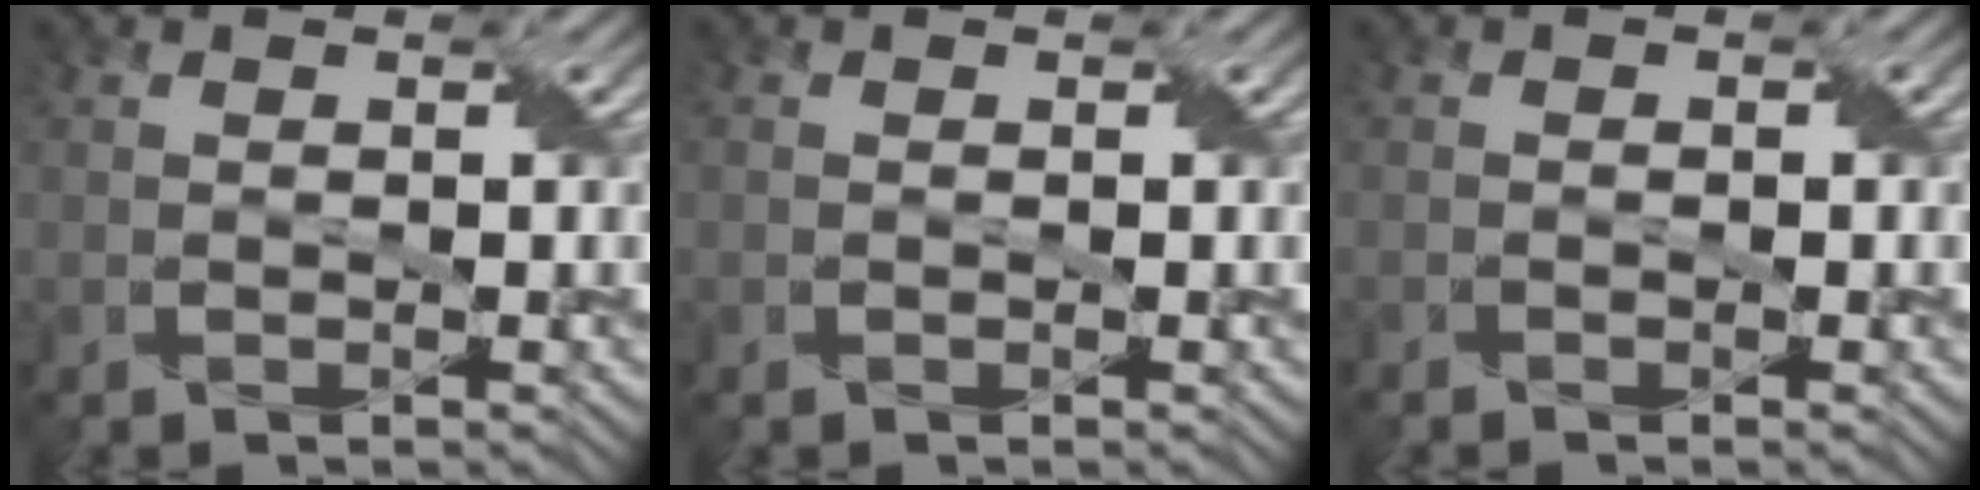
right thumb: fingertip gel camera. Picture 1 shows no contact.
{"total": 0.5, "force": [-0.1, 0.4, 0.3], "torque": [-0.004, 0.000, 0.002]}
{"total": 0.9, "force": [-0.6, 0.4, 0.6], "torque": [-0.010, 0.000, -0.008]}